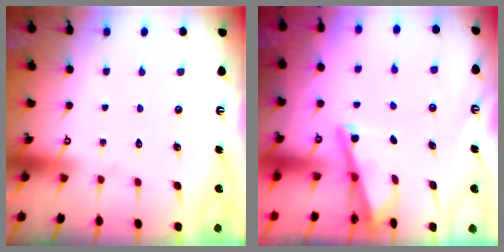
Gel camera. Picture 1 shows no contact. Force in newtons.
{"total": 3.0, "press": 3.0, "slide": 0.3}